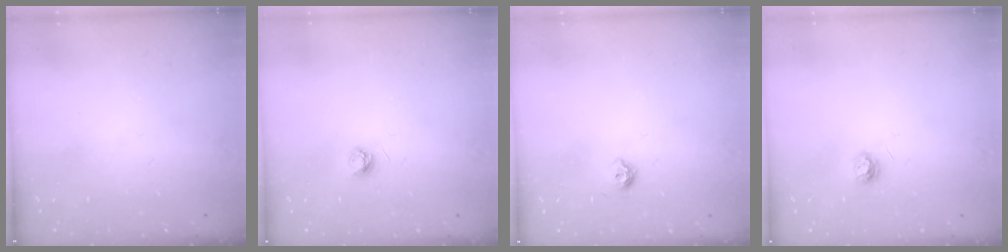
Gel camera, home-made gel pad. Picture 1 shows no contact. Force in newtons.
{"total": 3.4, "press": 3.4, "slide": 0.4}
{"total": 5.6, "press": 5.5, "slide": 1.0}
{"total": 3.9, "press": 3.8, "slide": 0.5}